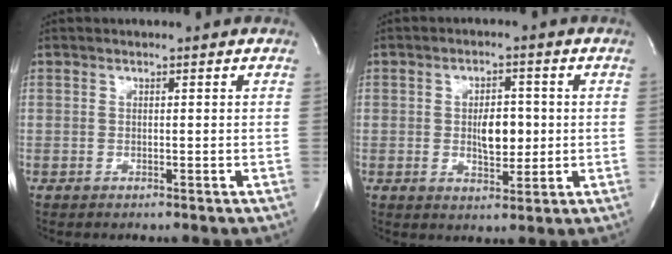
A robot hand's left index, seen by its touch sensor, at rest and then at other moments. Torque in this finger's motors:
{"motor_torque": [0.28, 0.18, 0.08, 0.04]}